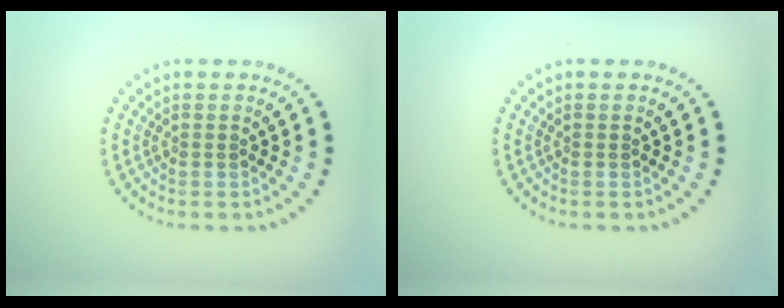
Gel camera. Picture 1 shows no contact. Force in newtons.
{"total": 0.0}